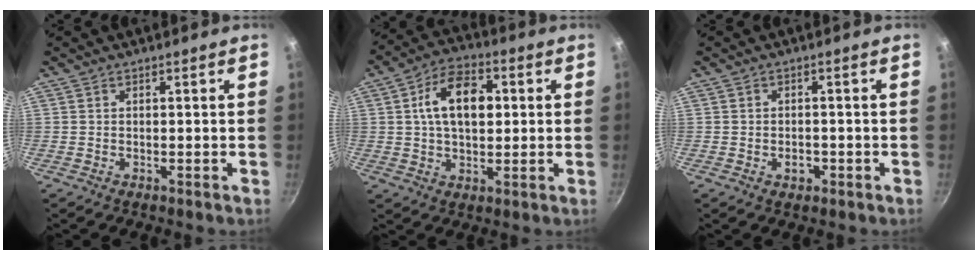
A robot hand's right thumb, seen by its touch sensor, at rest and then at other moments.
{"total": 12.1, "force": [2.1, 7.5, 9.3], "torque": [-0.135, 0.015, 0.025]}
{"total": 2.3, "force": [-0.9, 1.7, 1.3], "torque": [-0.012, 0.009, -0.010]}